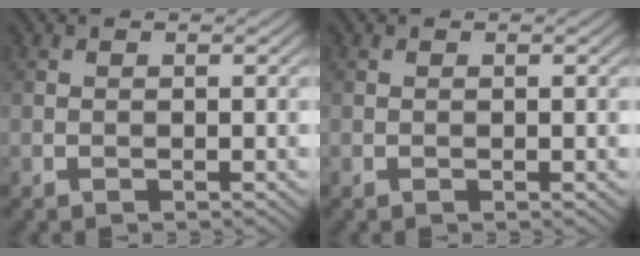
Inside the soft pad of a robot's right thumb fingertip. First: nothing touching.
{"total": 0.0}